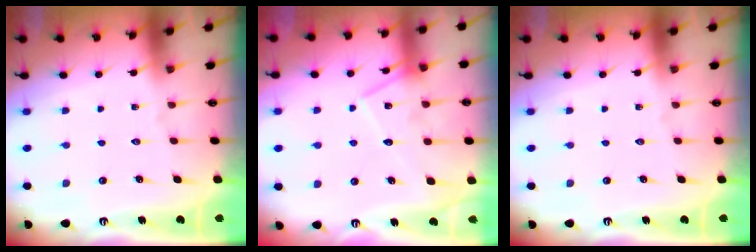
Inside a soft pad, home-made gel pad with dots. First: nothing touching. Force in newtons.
{"total": 13.6, "press": 13.6, "slide": 1.0}
{"total": 0.0}